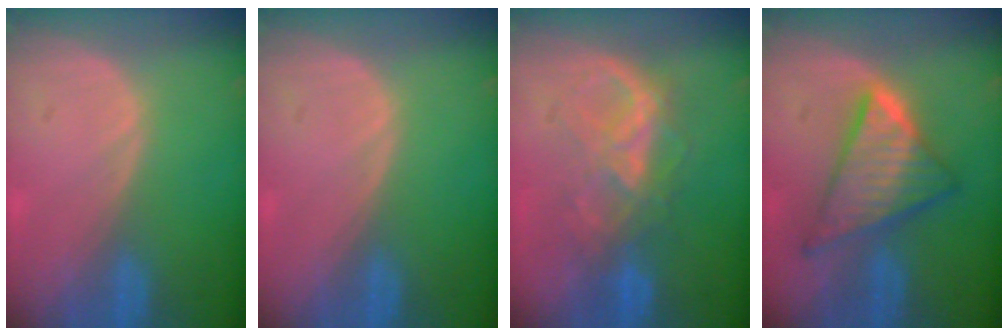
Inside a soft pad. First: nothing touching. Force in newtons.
{"total": 0.0}
{"total": 6.4, "press": 6.4, "slide": 0.7}
{"total": 9.2, "press": 9.2, "slide": 0.7}